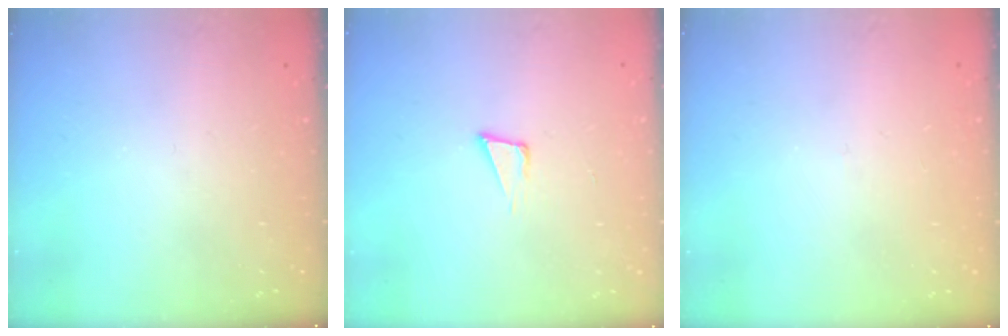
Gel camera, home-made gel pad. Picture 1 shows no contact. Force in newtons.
{"total": 4.0, "press": 2.8, "slide": 2.9}
{"total": 2.7, "press": 2.7, "slide": 0.3}